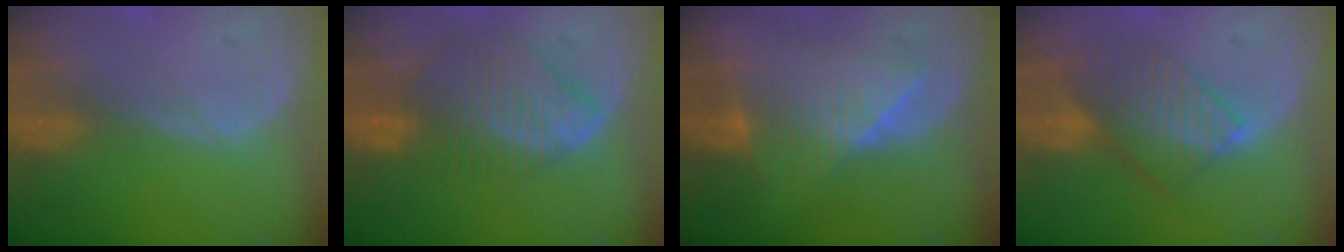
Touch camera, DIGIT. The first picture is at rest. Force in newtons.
{"total": 8.4, "press": 7.5, "slide": 3.8}
{"total": 7.3, "press": 7.2, "slide": 1.5}
{"total": 8.1, "press": 7.1, "slide": 4.0}